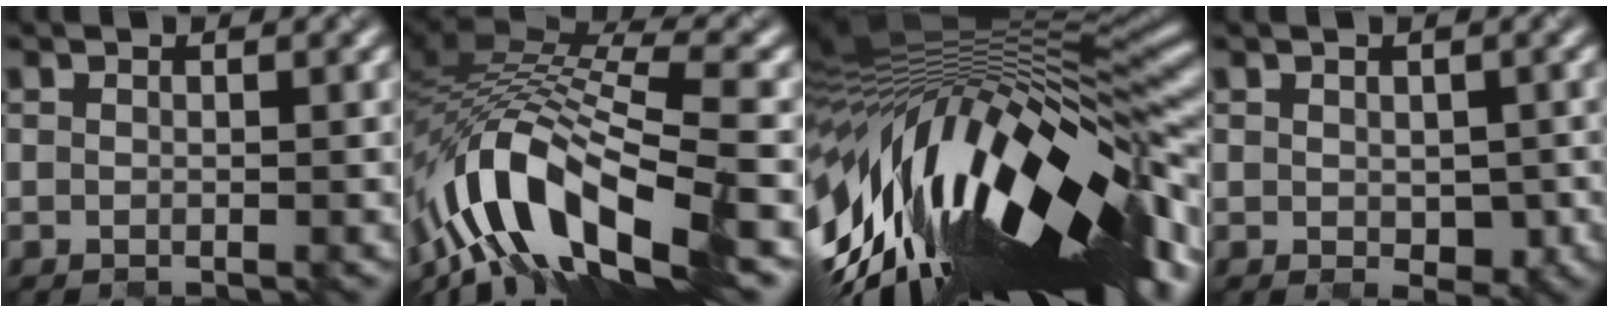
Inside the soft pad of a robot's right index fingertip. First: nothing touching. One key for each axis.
{"total": 12.1, "fx": -7.0, "fy": 4.3, "fz": 8.9, "tx": -0.177, "ty": 0.012, "tz": -0.122}
{"total": 18.6, "fx": -5.4, "fy": 7.1, "fz": 16.3, "tx": -0.293, "ty": -0.034, "tz": -0.095}
{"total": 2.5, "fx": -0.2, "fy": 1.7, "fz": 1.9, "tx": -0.031, "ty": -0.012, "tz": 0.005}